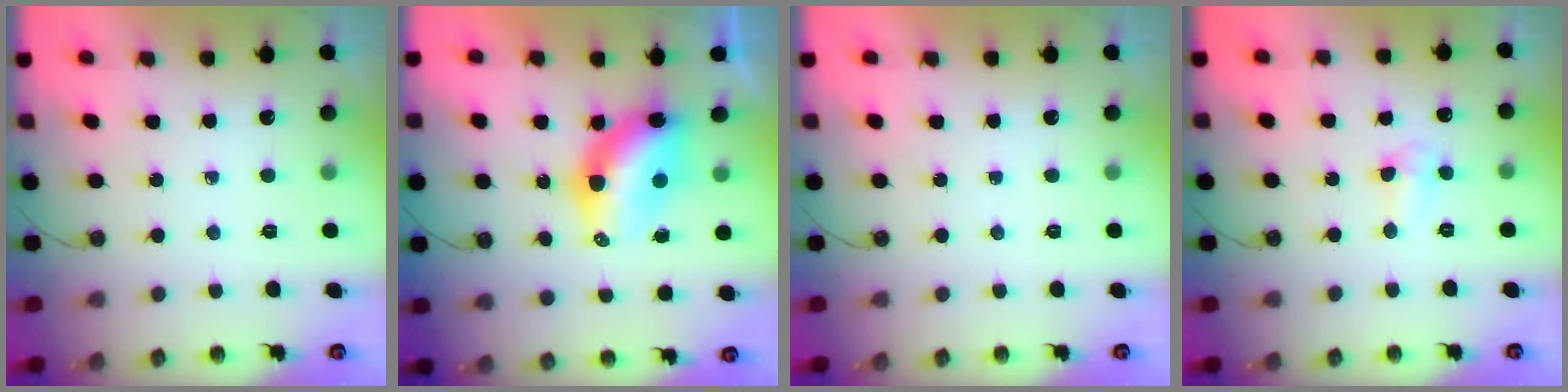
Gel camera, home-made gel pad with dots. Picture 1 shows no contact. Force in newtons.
{"total": 9.0, "press": 9.0, "slide": 0.5}
{"total": 0.0}
{"total": 5.3, "press": 5.2, "slide": 0.8}